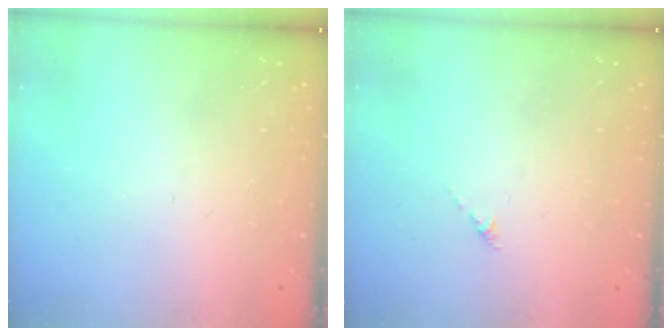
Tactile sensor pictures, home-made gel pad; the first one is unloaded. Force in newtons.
{"total": 0.0}